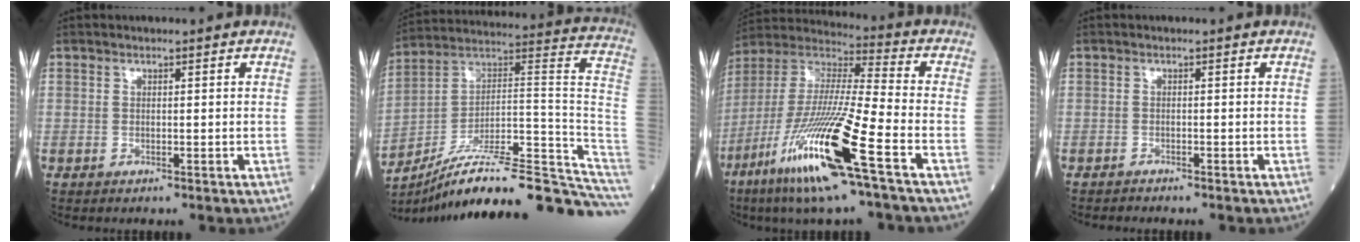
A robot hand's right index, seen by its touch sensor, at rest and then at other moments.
{"total": 26.8, "force": [-21.3, 3.0, 16.0], "torque": [-0.138, 0.046, -0.321]}
{"total": 20.0, "force": [-9.4, 0.3, 17.6], "torque": [-0.396, -0.051, -0.188]}
{"total": 0.7, "force": [-0.7, 0.1, -0.1], "torque": [-0.005, -0.002, -0.013]}